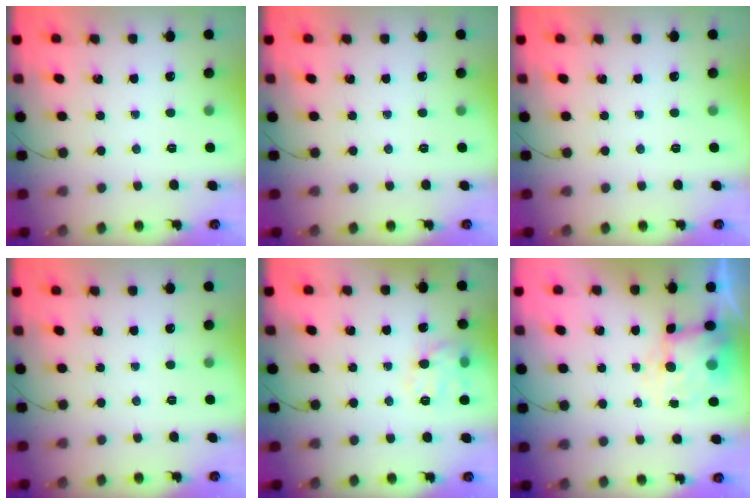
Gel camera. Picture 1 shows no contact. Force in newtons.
{"total": 0.0}
{"total": 0.0}
{"total": 0.0}
{"total": 11.0, "press": 11.0, "slide": 0.4}
{"total": 7.3, "press": 7.2, "slide": 1.4}